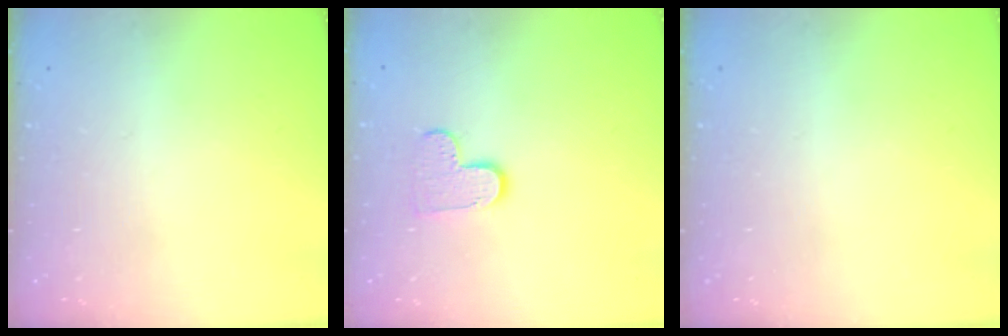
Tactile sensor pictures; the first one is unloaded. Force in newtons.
{"total": 7.0, "press": 7.0, "slide": 0.3}
{"total": 0.0}